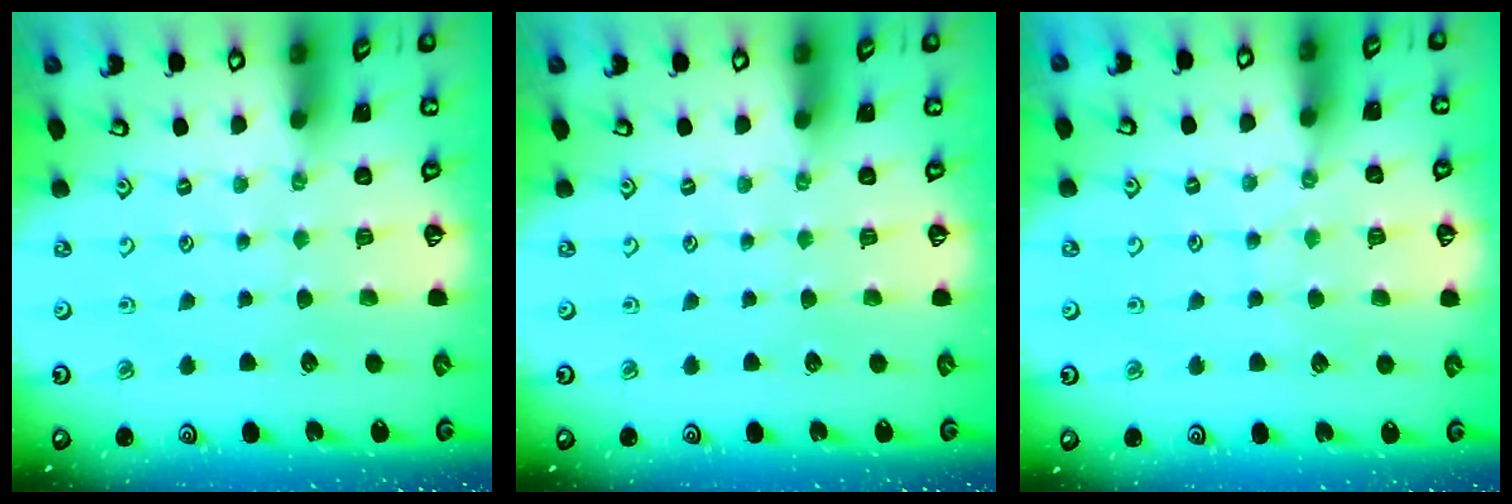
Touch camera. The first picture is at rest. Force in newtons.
{"total": 0.0}
{"total": 4.5, "press": 4.5, "slide": 0.5}